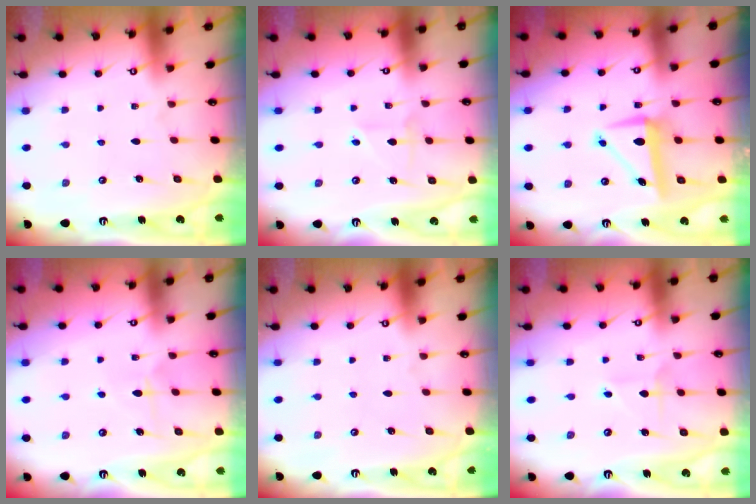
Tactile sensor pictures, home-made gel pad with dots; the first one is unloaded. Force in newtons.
{"total": 2.7, "press": 2.7, "slide": 0.3}
{"total": 6.8, "press": 6.7, "slide": 1.3}
{"total": 6.9, "press": 6.9, "slide": 0.6}
{"total": 0.0}
{"total": 2.5, "press": 2.5, "slide": 0.2}